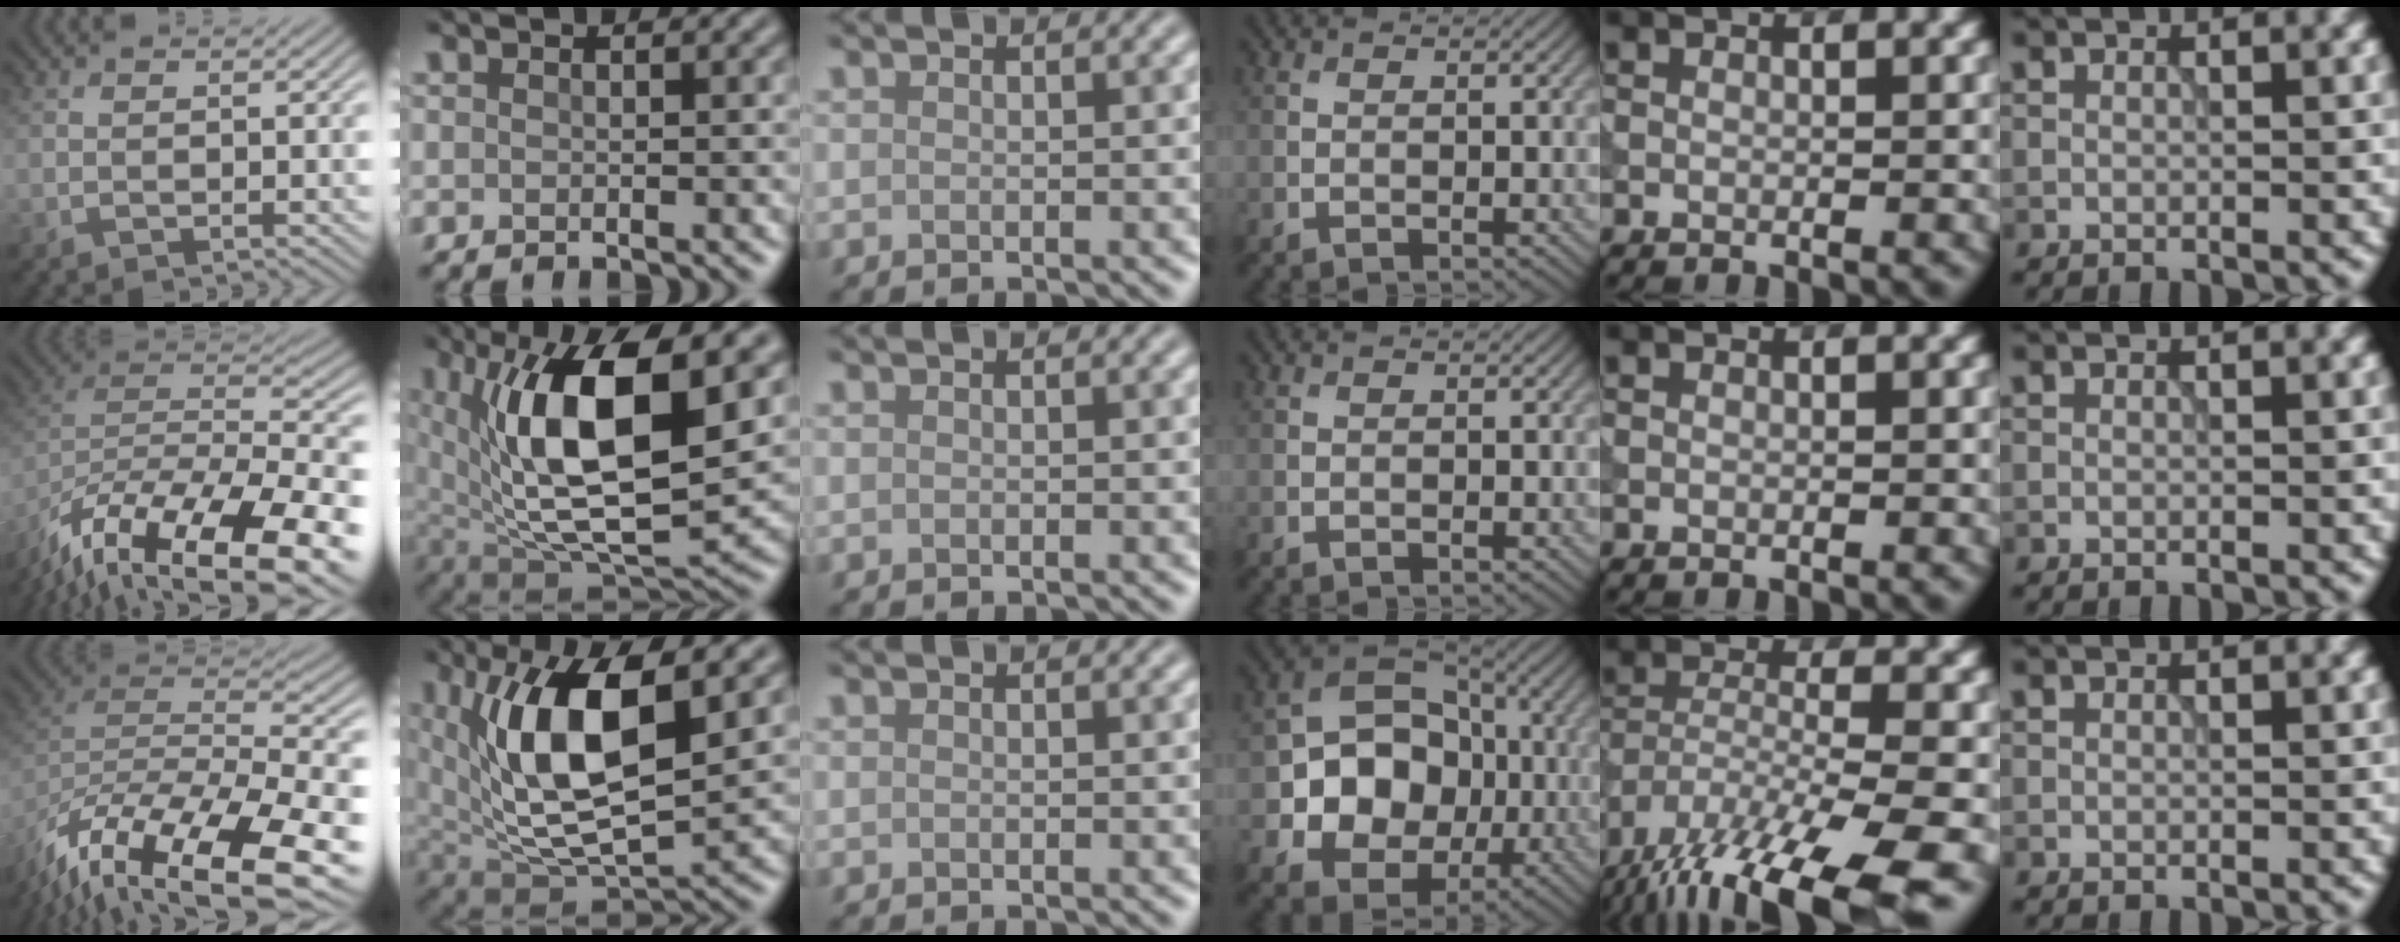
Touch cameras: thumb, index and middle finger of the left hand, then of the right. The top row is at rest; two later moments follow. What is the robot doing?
{"motion": "extract", "object": "tissue"}